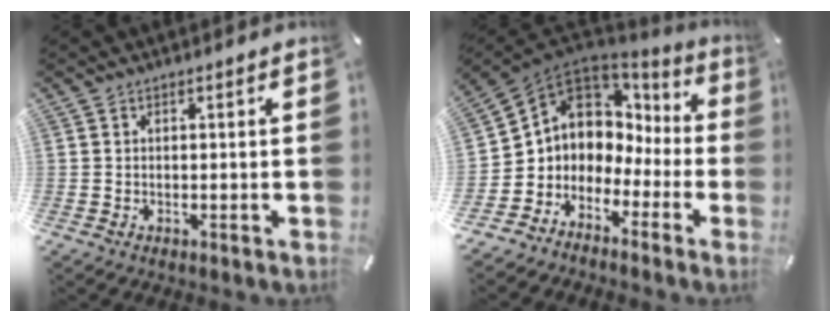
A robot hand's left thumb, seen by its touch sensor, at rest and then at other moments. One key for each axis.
{"total": 5.5, "fx": 1.5, "fy": 5.2, "fz": -0.1, "tx": -0.034, "ty": -0.039, "tz": 0.029}